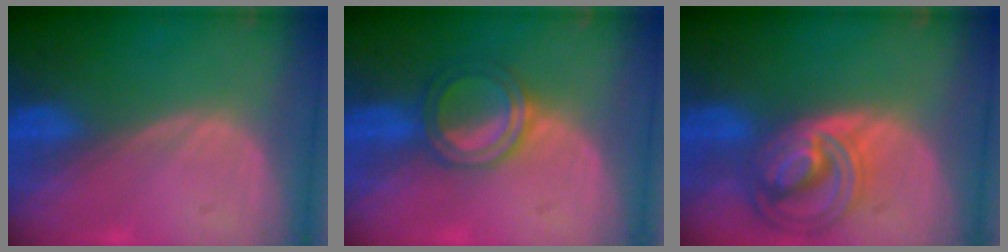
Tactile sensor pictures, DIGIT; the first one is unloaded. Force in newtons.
{"total": 5.0, "press": 4.7, "slide": 1.8}
{"total": 8.8, "press": 7.6, "slide": 4.4}